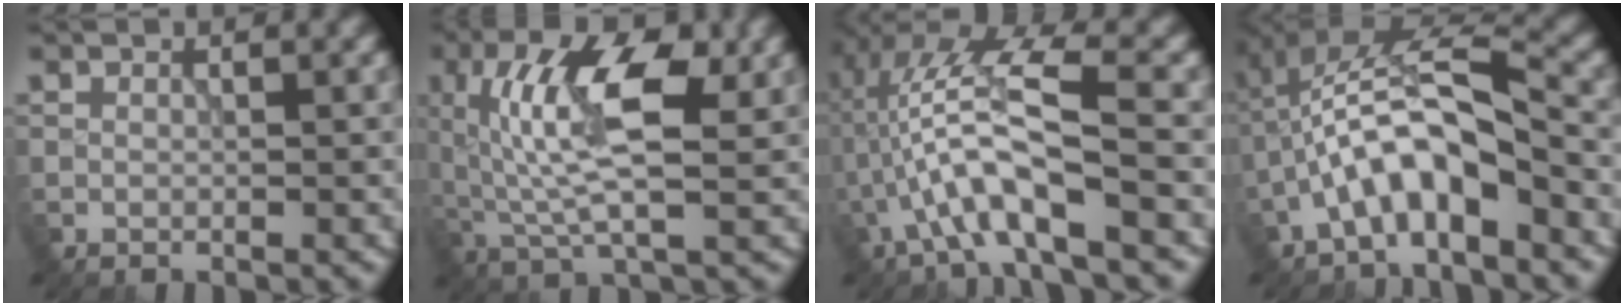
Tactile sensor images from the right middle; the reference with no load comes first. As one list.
[{"total": 9.0, "force": [1.9, 3.5, 8.1], "torque": [-0.150, 0.006, 0.028]}, {"total": 7.5, "force": [-1.8, 2.0, 7.0], "torque": [-0.141, 0.023, -0.036]}, {"total": 6.9, "force": [-2.9, 2.4, 5.8], "torque": [-0.108, 0.026, -0.055]}]